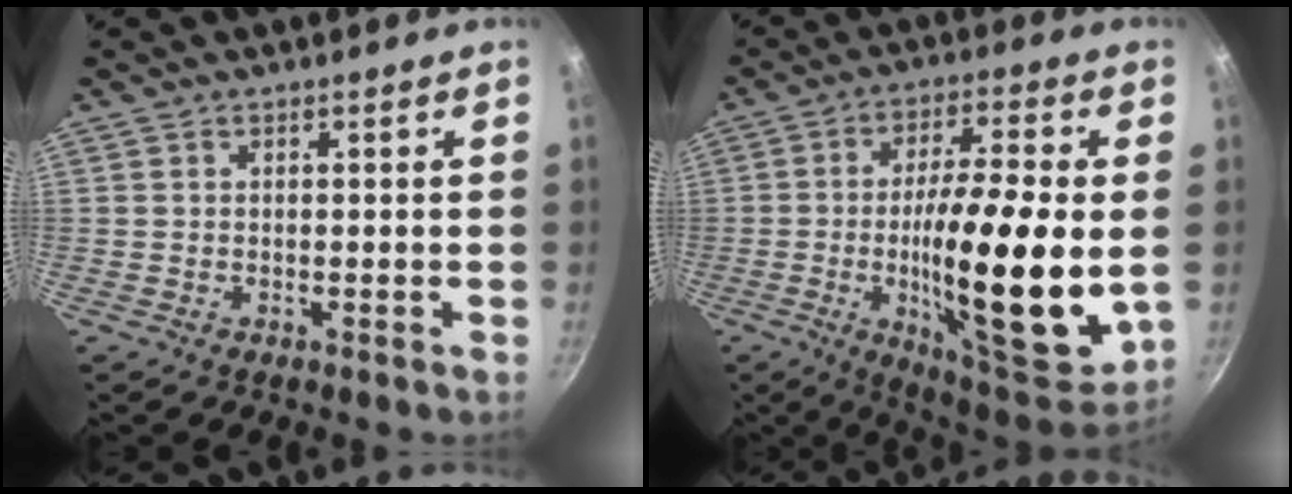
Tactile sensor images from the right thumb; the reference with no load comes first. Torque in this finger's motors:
{"motor_torque": [2.54, 2.47, 2.23, 0.07, 0.43]}